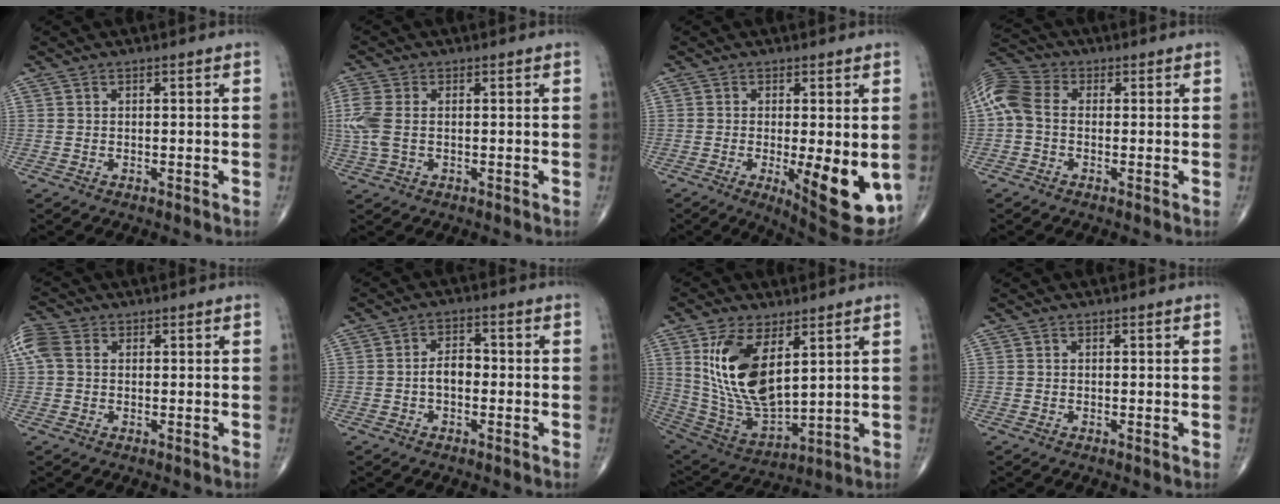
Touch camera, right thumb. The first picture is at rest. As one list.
[{"total": 6.1, "force": [-0.1, 3.7, 4.8], "torque": [-0.148, 0.006, -0.002]}, {"total": 12.9, "force": [-2.6, 4.0, 12.0], "torque": [-0.154, -0.025, -0.024]}, {"total": 8.3, "force": [0.0, 5.8, 5.9], "torque": [-0.127, 0.023, -0.015]}, {"total": 5.6, "force": [1.2, 4.2, 3.6], "torque": [-0.098, 0.020, 0.021]}, {"total": 3.9, "force": [-0.8, 2.4, 2.9], "torque": [-0.040, 0.017, -0.020]}, {"total": 17.2, "force": [5.9, 8.2, 13.9], "torque": [-0.256, -0.027, 0.132]}, {"total": 0.0}]